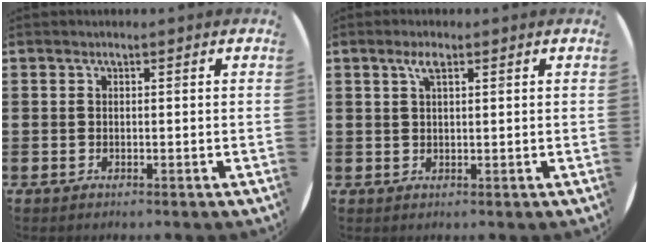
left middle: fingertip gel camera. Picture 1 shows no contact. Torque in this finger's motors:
{"motor_torque": [0.77, -0.34, 0.04, 0.06]}